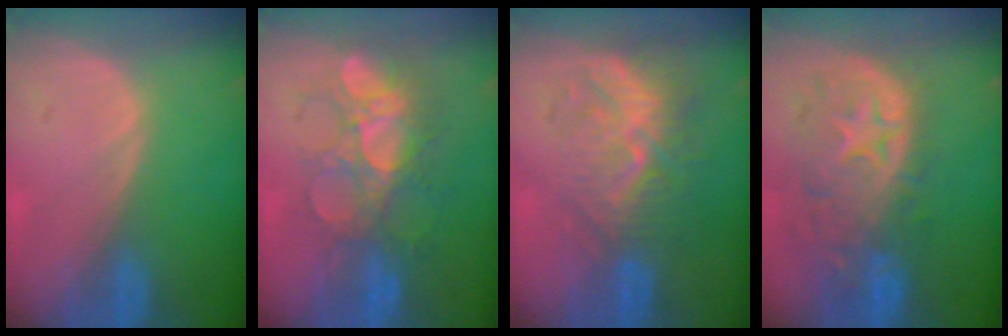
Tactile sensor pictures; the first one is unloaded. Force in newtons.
{"total": 9.1, "press": 8.6, "slide": 2.9}
{"total": 10.1, "press": 8.7, "slide": 5.1}
{"total": 11.9, "press": 10.1, "slide": 6.3}